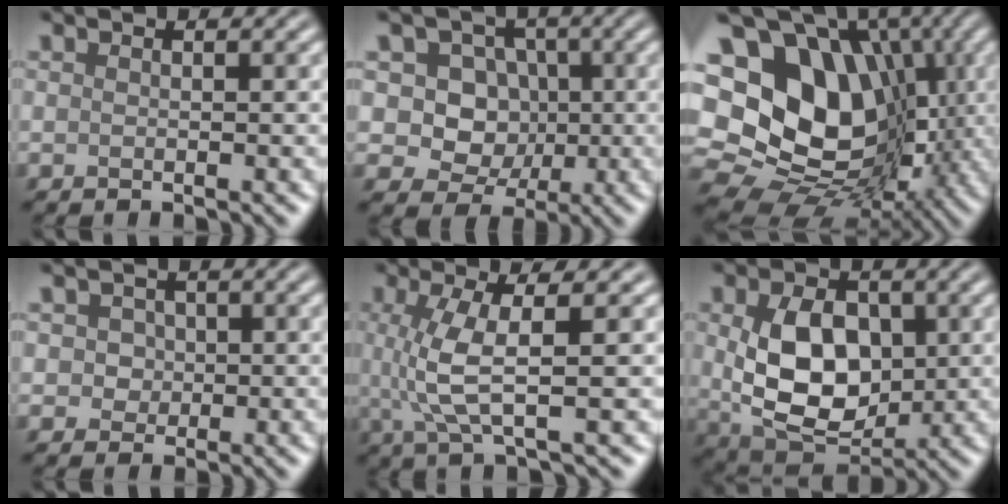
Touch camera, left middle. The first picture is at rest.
{"total": 7.2, "force": [1.6, 6.3, 3.1], "torque": [-0.036, 0.018, 0.012]}
{"total": 19.5, "force": [2.9, 14.9, 12.2], "torque": [-0.220, 0.023, 0.062]}
{"total": 2.4, "force": [0.7, 2.0, 1.0], "torque": [-0.009, 0.012, 0.006]}
{"total": 4.8, "force": [0.5, 1.1, 4.6], "torque": [-0.104, 0.002, 0.011]}
{"total": 9.2, "force": [0.5, 6.2, 6.7], "torque": [-0.141, -0.012, 0.018]}